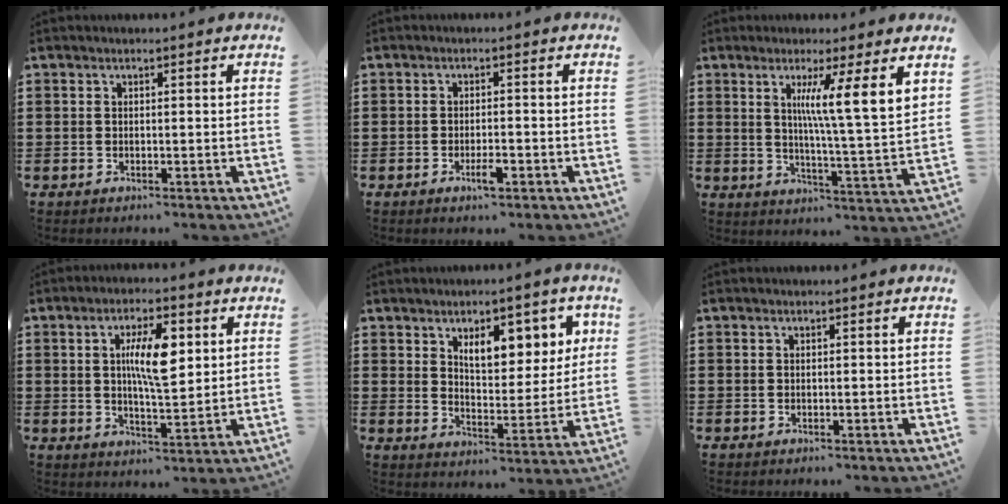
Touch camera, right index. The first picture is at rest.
{"total": 2.8, "force": [-1.4, 0.8, 2.3], "torque": [-0.047, -0.002, -0.027]}
{"total": 8.3, "force": [4.0, -0.5, 7.3], "torque": [-0.126, -0.027, 0.056]}
{"total": 8.6, "force": [2.0, 2.8, 7.9], "torque": [-0.140, 0.004, 0.029]}
{"total": 7.9, "force": [4.3, 3.9, 5.4], "torque": [-0.090, -0.003, 0.070]}
{"total": 0.0}